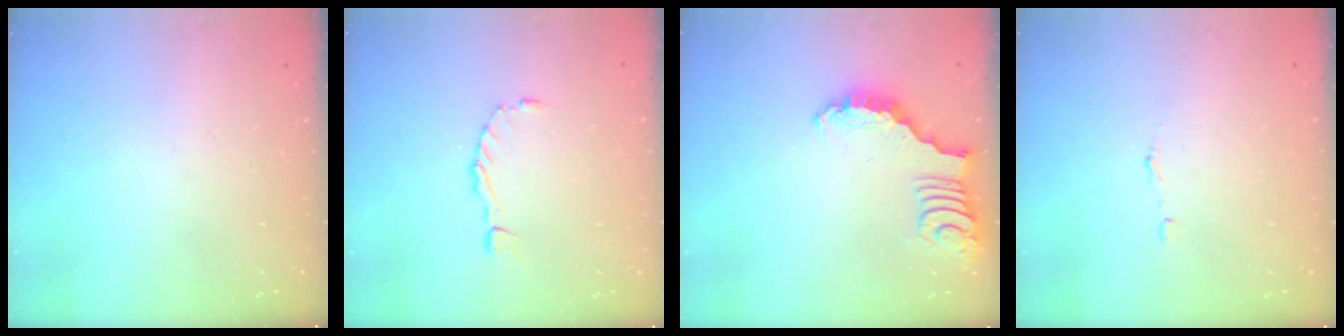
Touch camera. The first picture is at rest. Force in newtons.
{"total": 0.0}
{"total": 2.2, "press": 2.2, "slide": 0.0}
{"total": 2.9, "press": 2.9, "slide": 0.2}